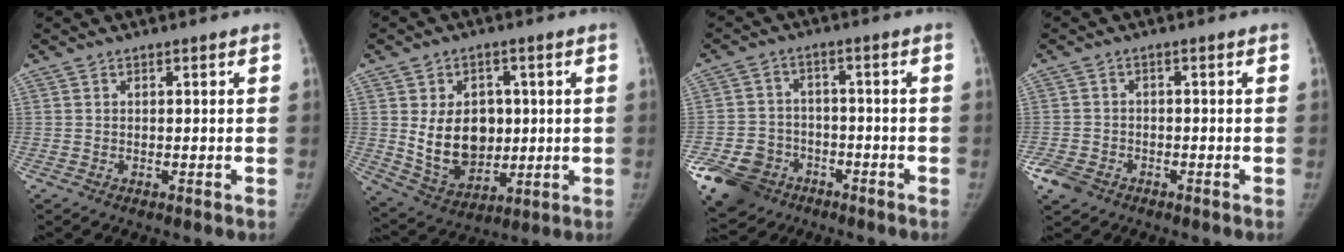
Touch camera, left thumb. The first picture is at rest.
{"total": 13.1, "force": [1.1, 9.7, 8.7], "torque": [-0.100, -0.014, 0.040]}
{"total": 11.9, "force": [-6.6, 9.0, 4.0], "torque": [-0.075, 0.032, -0.108]}
{"total": 4.4, "force": [-2.8, 3.0, 1.6], "torque": [-0.037, 0.010, -0.048]}